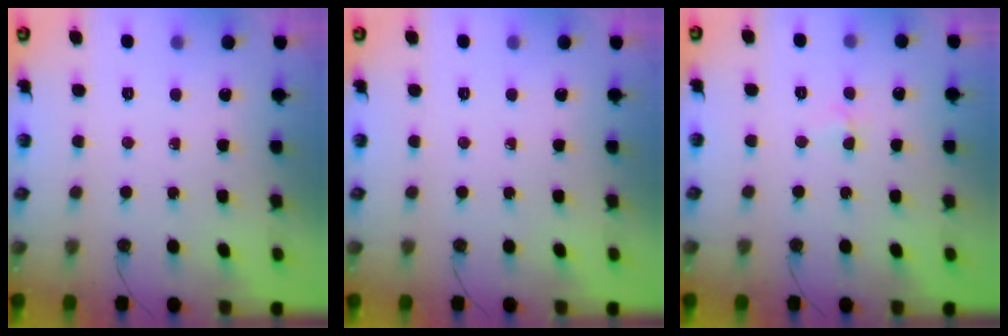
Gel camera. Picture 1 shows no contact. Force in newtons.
{"total": 0.0}
{"total": 3.0, "press": 2.9, "slide": 0.7}